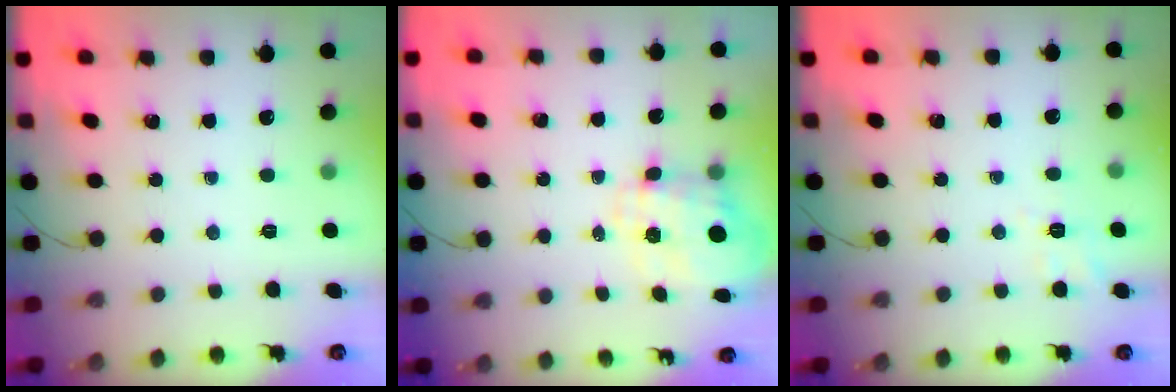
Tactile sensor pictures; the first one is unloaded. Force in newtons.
{"total": 3.4, "press": 3.2, "slide": 1.2}
{"total": 5.3, "press": 4.8, "slide": 2.2}